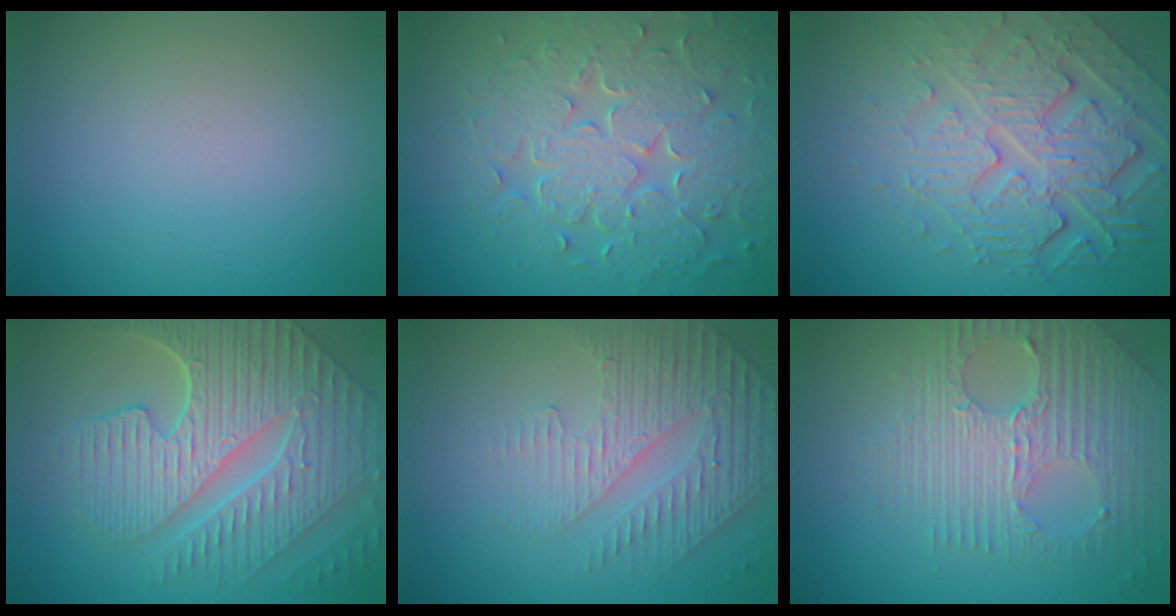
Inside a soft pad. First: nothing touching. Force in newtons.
{"total": 8.4, "press": 6.1, "slide": 5.8}
{"total": 7.6, "press": 5.4, "slide": 5.4}
{"total": 10.4, "press": 7.1, "slide": 7.6}
{"total": 4.7, "press": 3.3, "slide": 3.4}
{"total": 7.1, "press": 4.6, "slide": 5.4}